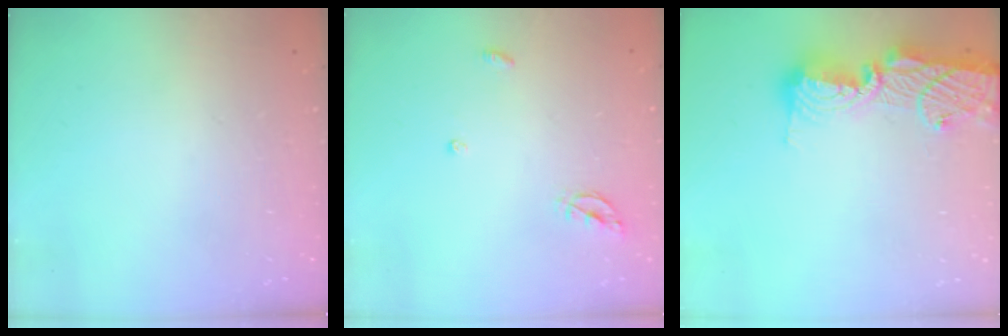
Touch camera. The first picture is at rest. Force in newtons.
{"total": 5.5, "press": 5.5, "slide": 0.2}
{"total": 16.6, "press": 16.1, "slide": 4.0}